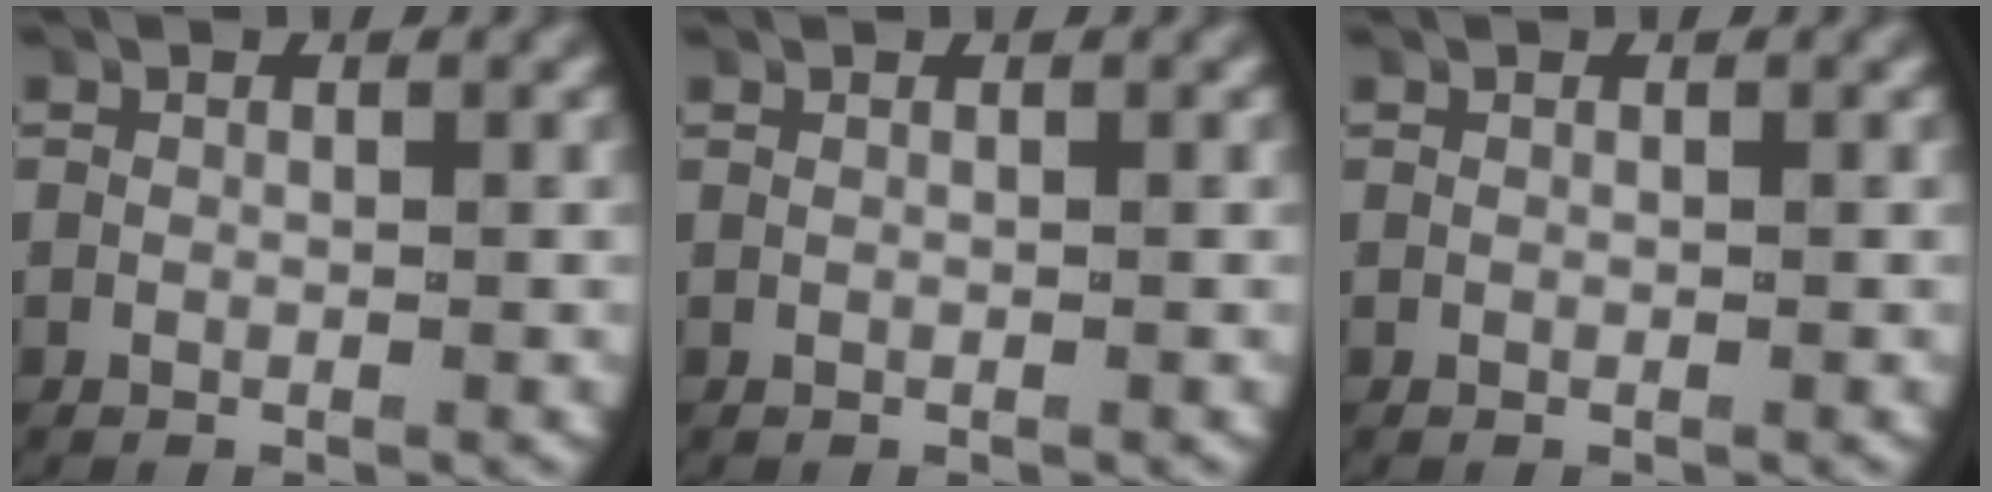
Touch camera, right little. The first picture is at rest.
{"total": 0.6, "force": [-0.1, -0.5, -0.3], "torque": [0.004, 0.000, -0.001]}
{"total": 0.0}